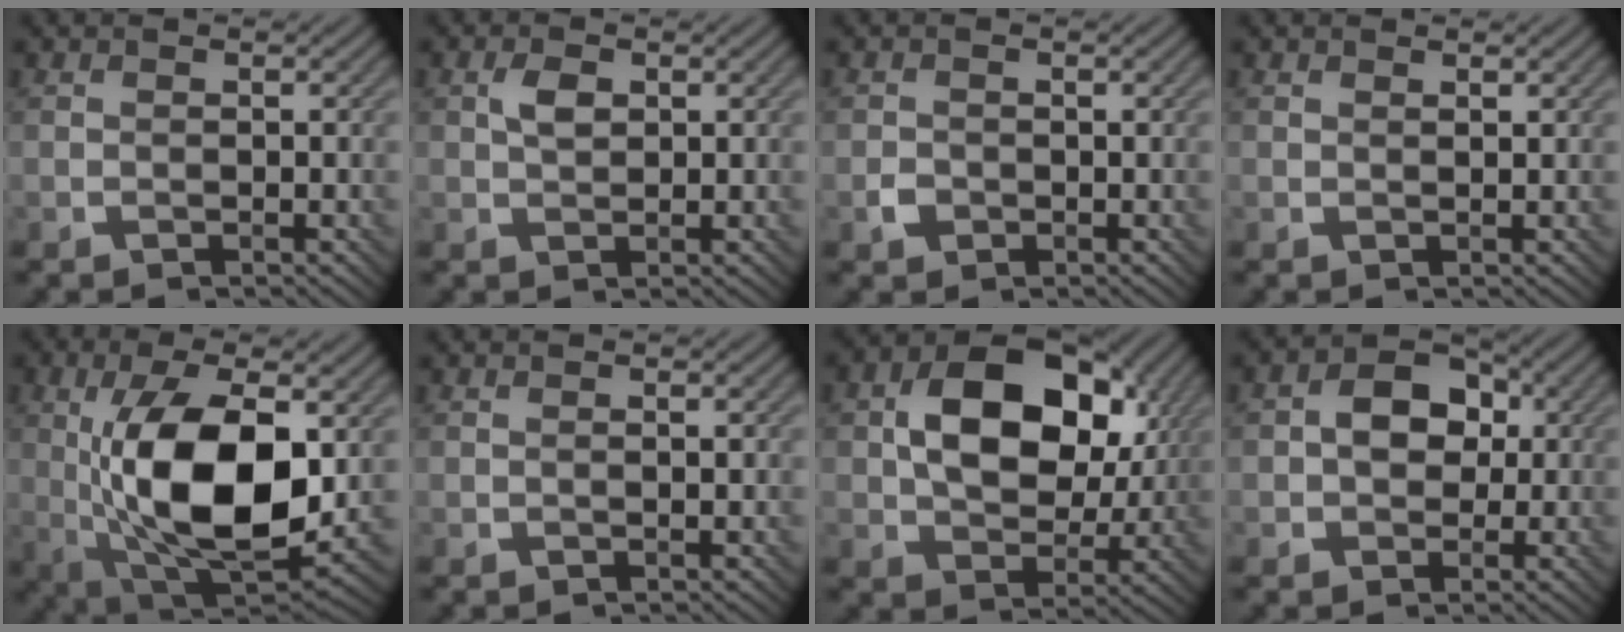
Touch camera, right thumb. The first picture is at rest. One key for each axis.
{"total": 2.3, "fx": 0.7, "fy": 1.4, "fz": 1.7, "tx": -0.036, "ty": 0.001, "tz": 0.011}
{"total": 1.4, "fx": -0.5, "fy": 1.2, "fz": 0.6, "tx": -0.011, "ty": -0.004, "tz": -0.013}
{"total": 0.8, "fx": 0.6, "fy": 0.1, "fz": 0.4, "tx": -0.007, "ty": -0.001, "tz": 0.011}
{"total": 15.2, "fx": 0.4, "fy": 7.4, "fz": 13.3, "tx": -0.265, "ty": -0.010, "tz": 0.016}
{"total": 0.7, "fx": 0.0, "fy": 0.1, "fz": 0.7, "tx": -0.009, "ty": 0.000, "tz": 0.000}
{"total": 13.5, "fx": 3.0, "fy": 9.3, "fz": 9.3, "tx": -0.163, "ty": 0.001, "tz": 0.050}
{"total": 6.0, "fx": 0.2, "fy": 4.6, "fz": 3.8, "tx": -0.054, "ty": 0.008, "tz": -0.010}